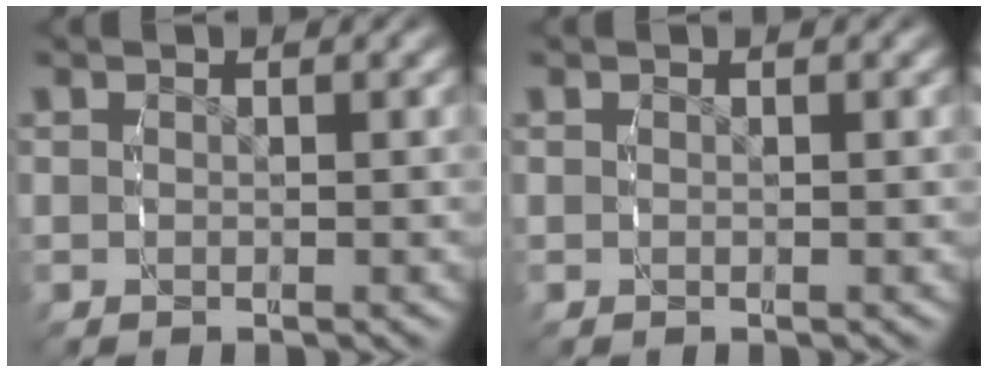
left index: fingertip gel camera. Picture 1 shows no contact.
{"total": 0.0}